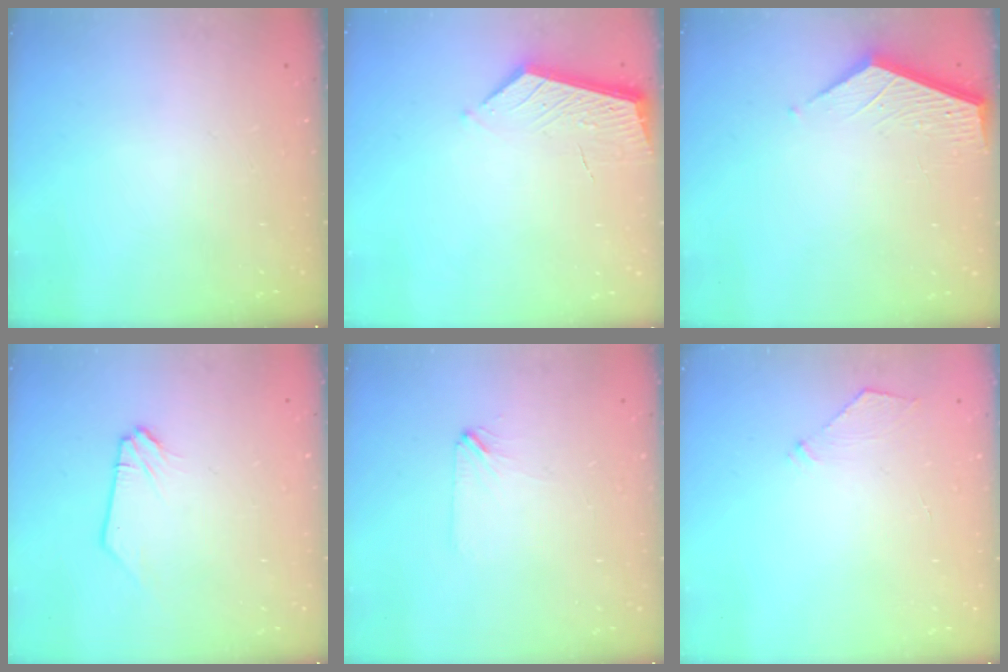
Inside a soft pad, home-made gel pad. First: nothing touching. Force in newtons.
{"total": 3.7, "press": 3.7, "slide": 0.4}
{"total": 3.6, "press": 3.6, "slide": 0.4}
{"total": 0.0}
{"total": 1.8, "press": 1.7, "slide": 0.4}
{"total": 4.1, "press": 4.1, "slide": 0.5}